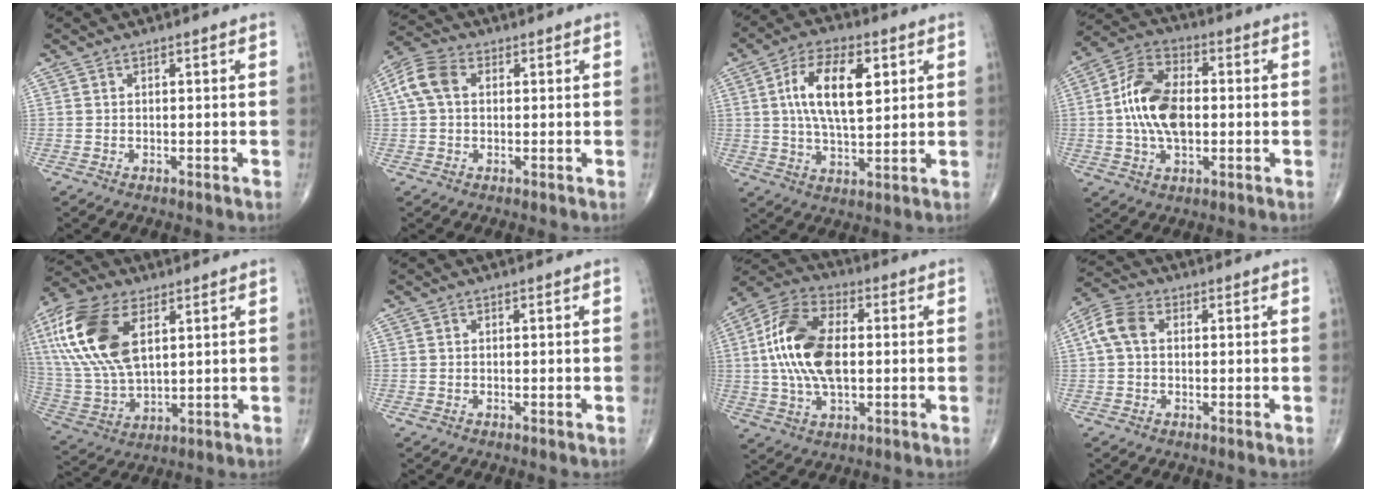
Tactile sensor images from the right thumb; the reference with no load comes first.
{"total": 6.7, "force": [1.1, 4.7, 4.6], "torque": [-0.103, 0.022, 0.016]}
{"total": 13.3, "force": [3.4, 6.2, 11.3], "torque": [-0.194, -0.003, 0.060]}
{"total": 13.4, "force": [-0.1, 7.8, 10.9], "torque": [-0.202, 0.020, -0.008]}
{"total": 20.3, "force": [7.0, 10.7, 15.8], "torque": [-0.341, -0.013, 0.132]}
{"total": 0.6, "force": [-0.2, 0.4, 0.4], "torque": [-0.010, 0.001, -0.003]}
{"total": 16.4, "force": [0.8, 8.9, 13.7], "torque": [-0.278, 0.017, 0.010]}
{"total": 6.0, "force": [0.7, 4.2, 4.3], "torque": [-0.092, 0.020, 0.008]}